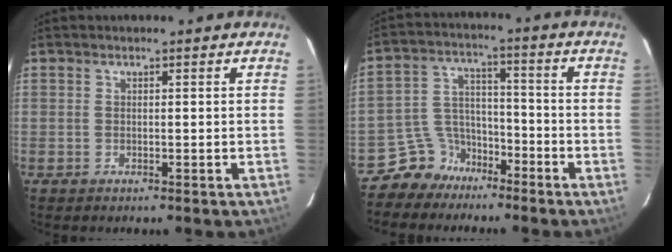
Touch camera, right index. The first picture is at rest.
{"total": 7.1, "force": [-5.4, 4.7, -0.1], "torque": [0.004, 0.029, -0.098]}